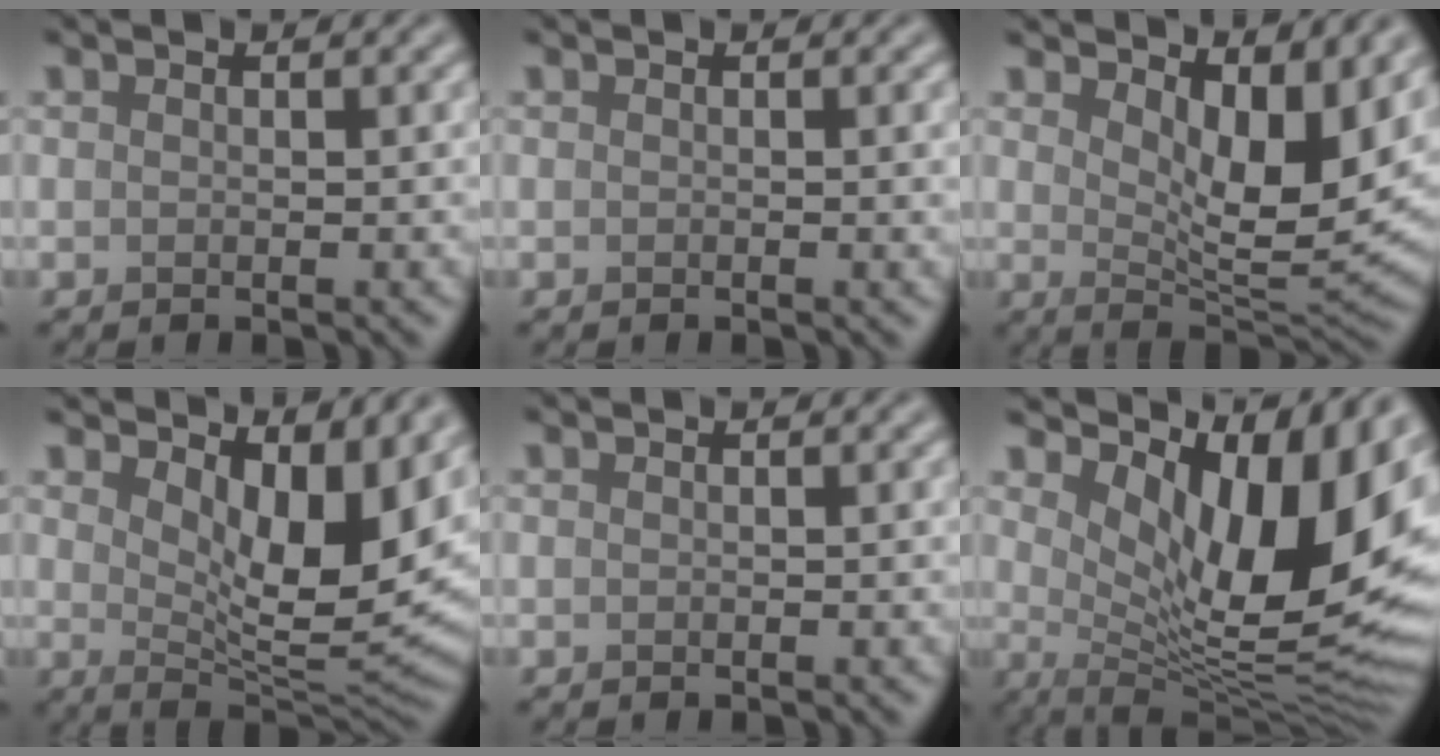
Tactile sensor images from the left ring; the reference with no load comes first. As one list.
[{"total": 0.7, "force": [0.1, 0.1, 0.7], "torque": [-0.005, 0.000, 0.000]}, {"total": 7.7, "force": [3.3, 2.7, 6.4], "torque": [-0.101, -0.023, 0.055]}, {"total": 8.7, "force": [3.5, 3.2, 7.3], "torque": [-0.121, -0.021, 0.059]}, {"total": 0.0}, {"total": 13.6, "force": [3.9, 5.7, 11.8], "torque": [-0.161, -0.016, 0.073]}]